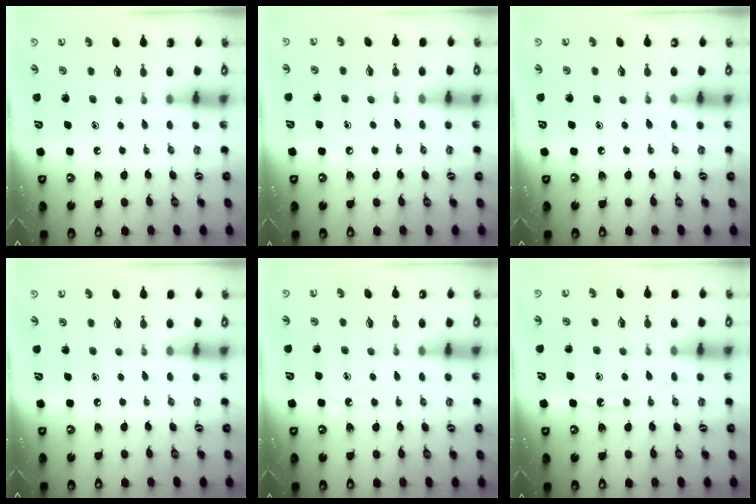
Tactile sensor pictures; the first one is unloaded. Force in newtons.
{"total": 5.3, "press": 5.2, "slide": 0.8}
{"total": 3.9, "press": 3.9, "slide": 0.6}
{"total": 1.0, "press": 1.0, "slide": 0.2}
{"total": 5.6, "press": 5.6, "slide": 0.7}
{"total": 9.5, "press": 9.5, "slide": 0.8}